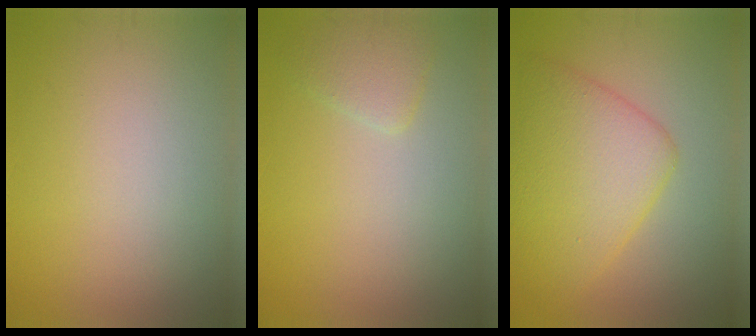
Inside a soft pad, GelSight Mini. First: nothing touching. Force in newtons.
{"total": 1.9, "press": 1.9, "slide": 0.2}
{"total": 7.0, "press": 7.0, "slide": 0.4}